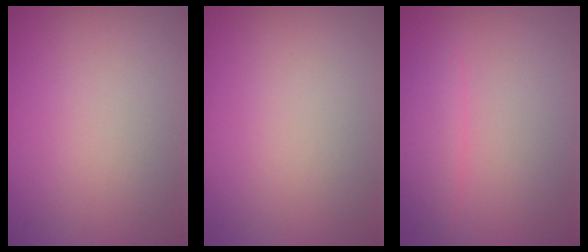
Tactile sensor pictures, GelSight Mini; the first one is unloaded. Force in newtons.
{"total": 0.0}
{"total": 1.7, "press": 1.7, "slide": 0.1}